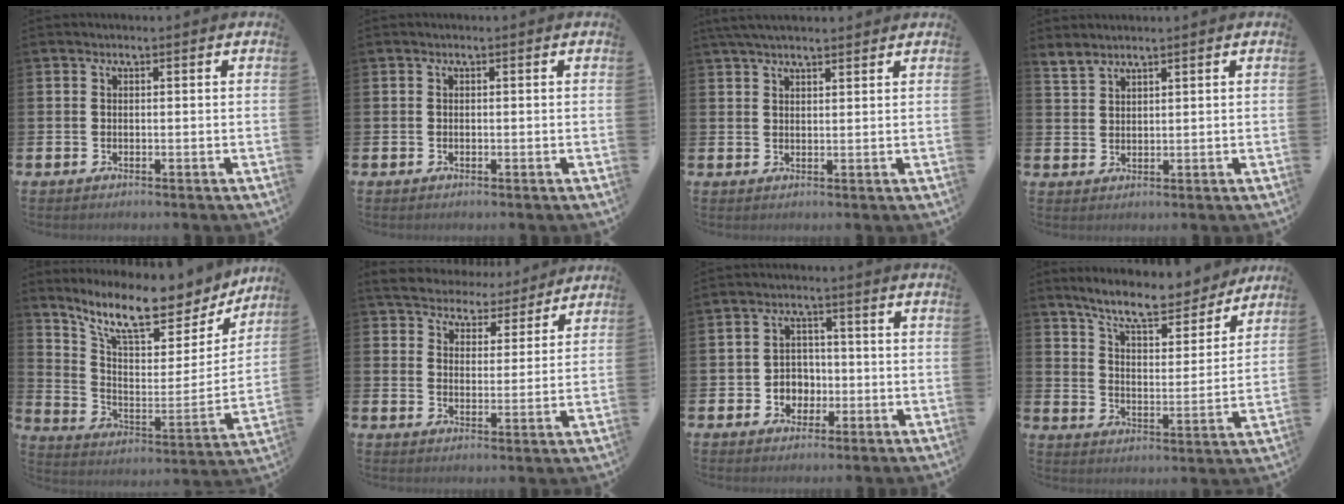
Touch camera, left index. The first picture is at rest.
{"total": 0.0}
{"total": 3.7, "force": [3.4, 0.7, 1.4], "torque": [-0.036, -0.002, 0.064]}
{"total": 2.4, "force": [2.4, 0.3, 0.2], "torque": [-0.002, -0.011, 0.044]}
{"total": 11.2, "force": [9.5, 3.0, 5.1], "torque": [-0.127, -0.068, 0.160]}
{"total": 5.6, "force": [5.4, 1.5, 0.2], "torque": [-0.025, -0.043, 0.093]}
{"total": 3.4, "force": [-1.0, 3.2, 0.8], "torque": [-0.018, 0.000, -0.026]}
{"total": 9.5, "force": [8.7, 1.8, 3.5], "torque": [-0.085, -0.056, 0.150]}